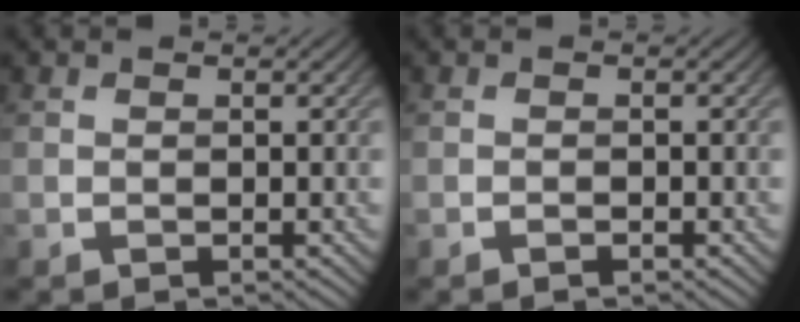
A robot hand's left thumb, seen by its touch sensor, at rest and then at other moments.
{"total": 0.0}